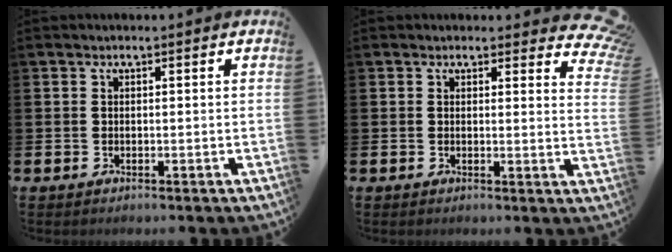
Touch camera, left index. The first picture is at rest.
{"total": 2.5, "force": [2.2, 1.2, 0.5], "torque": [0.006, -0.017, 0.033]}